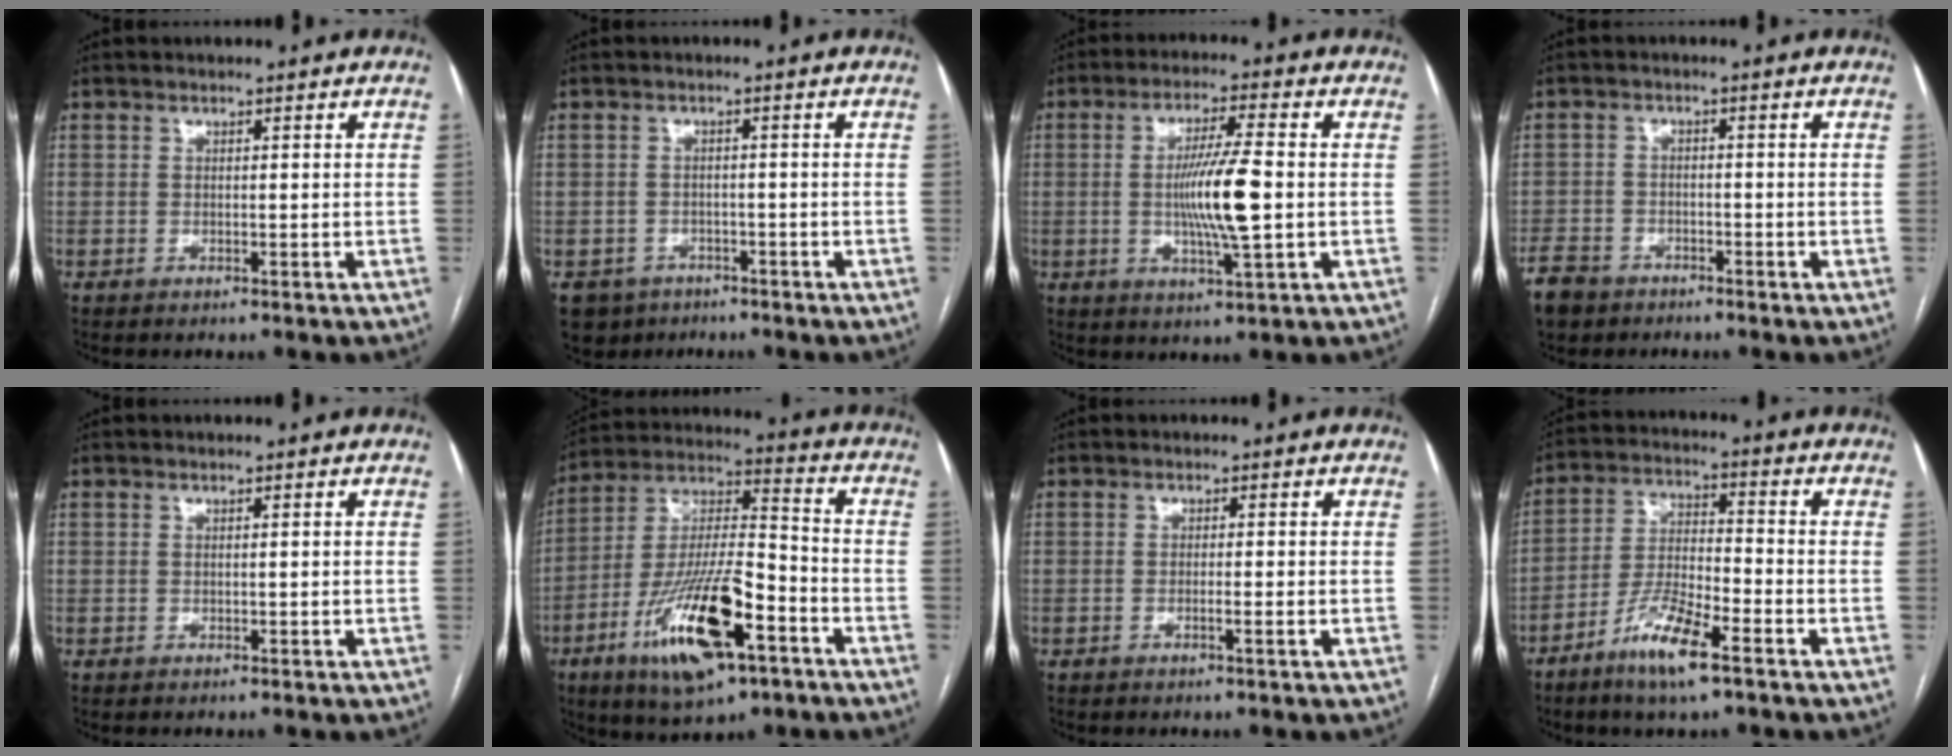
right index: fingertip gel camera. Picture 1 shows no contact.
{"total": 5.2, "force": [-3.3, 3.9, 0.6], "torque": [-0.007, 0.004, -0.048]}
{"total": 9.9, "force": [-0.6, 0.5, 9.8], "torque": [-0.182, -0.005, -0.014]}
{"total": 6.1, "force": [-4.3, 4.1, 1.3], "torque": [-0.032, 0.000, -0.080]}
{"total": 0.0}
{"total": 19.5, "force": [-9.1, 5.0, 16.5], "torque": [-0.330, -0.017, -0.155]}
{"total": 1.4, "force": [-0.6, -0.2, 1.2], "torque": [-0.023, -0.002, -0.010]}
{"total": 10.0, "force": [-6.2, 1.6, 7.8], "torque": [-0.156, -0.013, -0.119]}